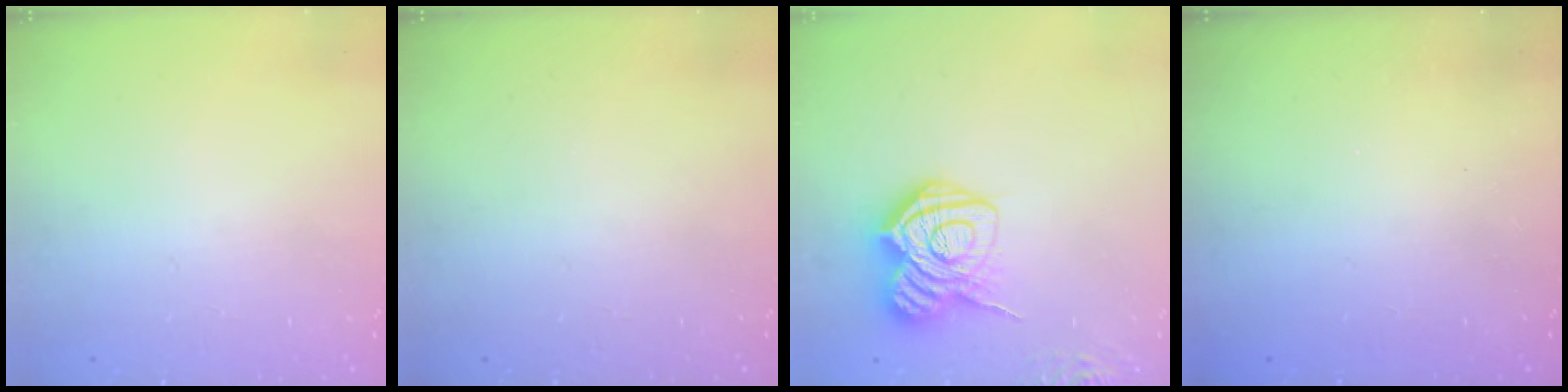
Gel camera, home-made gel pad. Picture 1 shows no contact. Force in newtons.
{"total": 0.0}
{"total": 13.5, "press": 13.5, "slide": 0.9}
{"total": 2.4, "press": 2.2, "slide": 0.8}